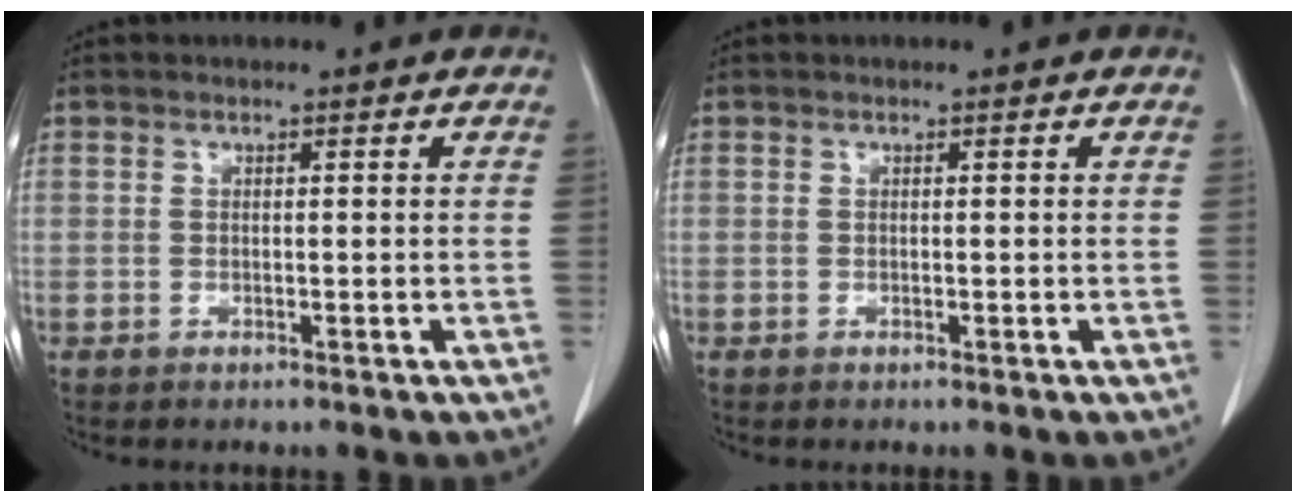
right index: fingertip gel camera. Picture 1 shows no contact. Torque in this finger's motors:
{"motor_torque": [-0.02, 0.00, 0.01, 0.00]}